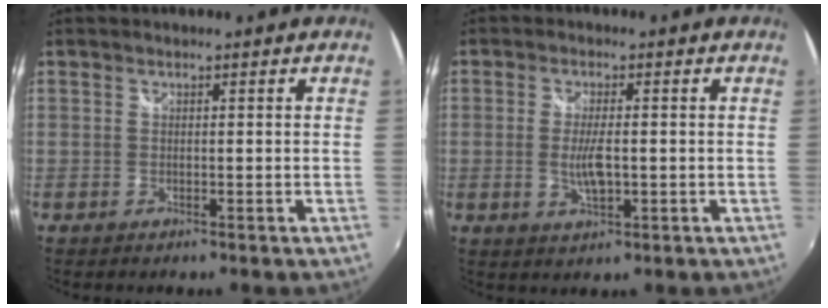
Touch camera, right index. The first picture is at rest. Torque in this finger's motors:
{"motor_torque": [-0.09, 0.00, 0.07, 0.02]}